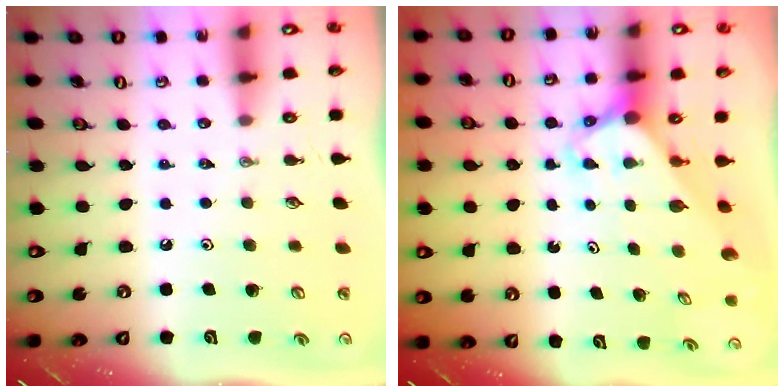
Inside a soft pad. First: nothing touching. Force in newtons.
{"total": 3.1, "press": 3.1, "slide": 0.2}